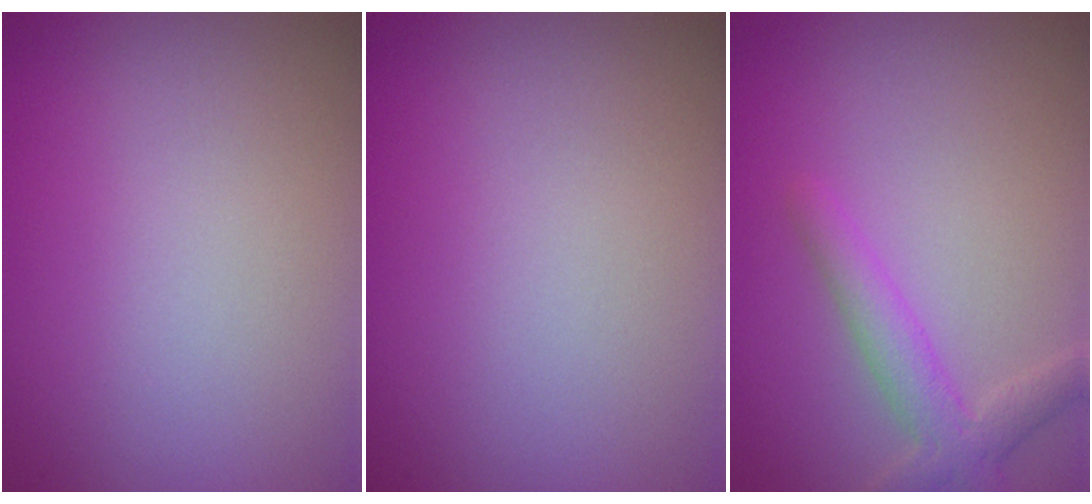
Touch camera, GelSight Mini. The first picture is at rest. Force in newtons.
{"total": 0.0}
{"total": 2.8, "press": 2.8, "slide": 0.1}